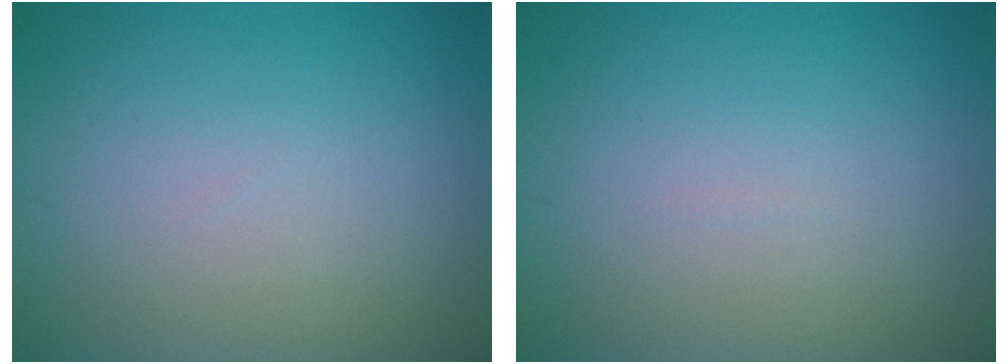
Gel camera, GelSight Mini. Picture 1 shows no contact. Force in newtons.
{"total": 0.0}